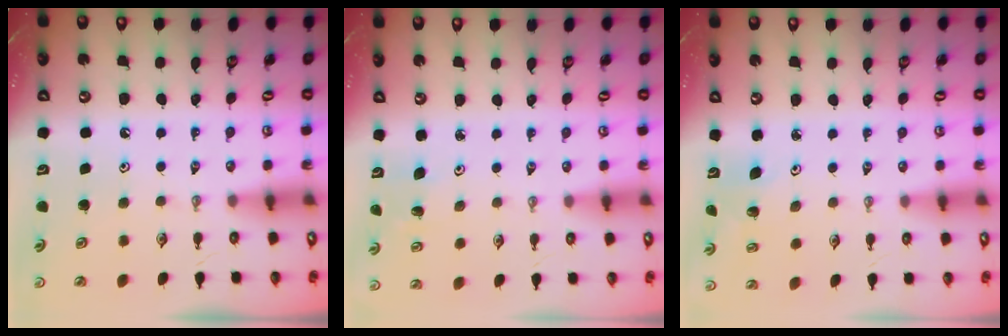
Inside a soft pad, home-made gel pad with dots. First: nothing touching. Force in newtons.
{"total": 3.0, "press": 3.0, "slide": 0.2}
{"total": 3.0, "press": 2.2, "slide": 2.0}